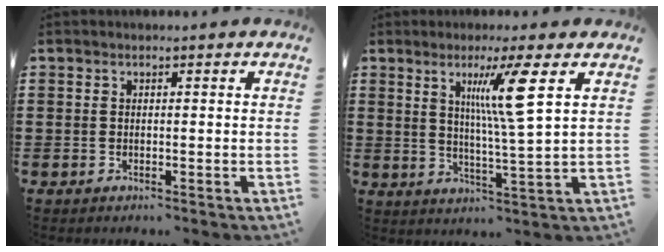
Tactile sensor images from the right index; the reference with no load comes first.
{"total": 8.5, "force": [3.5, -0.1, 7.7], "torque": [-0.152, -0.003, 0.051]}